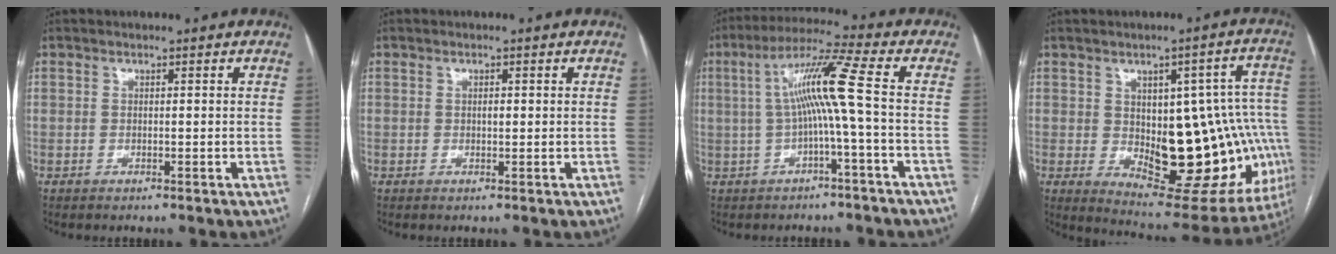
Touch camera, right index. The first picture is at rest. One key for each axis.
{"total": 0.8, "fx": 0.1, "fy": 0.3, "fz": 0.8, "tx": -0.014, "ty": 0.000, "tz": 0.002}
{"total": 9.1, "fx": -0.2, "fy": -1.5, "fz": 9.0, "tx": -0.166, "ty": 0.025, "tz": 0.002}
{"total": 22.4, "fx": -2.4, "fy": 9.8, "fz": 20.0, "tx": -0.186, "ty": 0.027, "tz": -0.002}